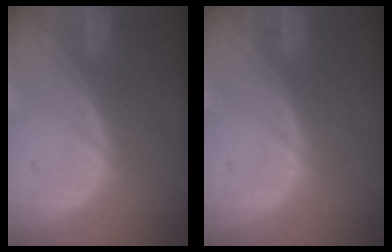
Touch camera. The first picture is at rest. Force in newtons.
{"total": 0.0}